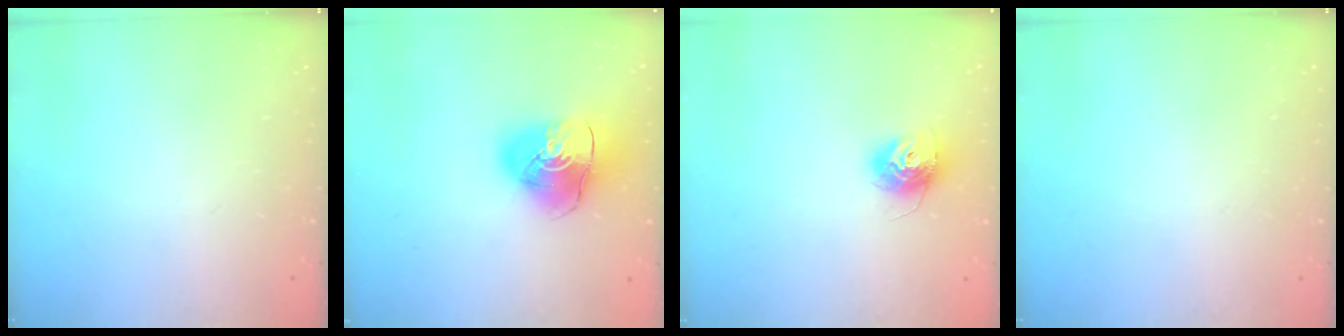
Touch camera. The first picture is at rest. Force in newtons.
{"total": 13.5, "press": 13.4, "slide": 1.9}
{"total": 11.5, "press": 11.4, "slide": 0.8}
{"total": 0.0}